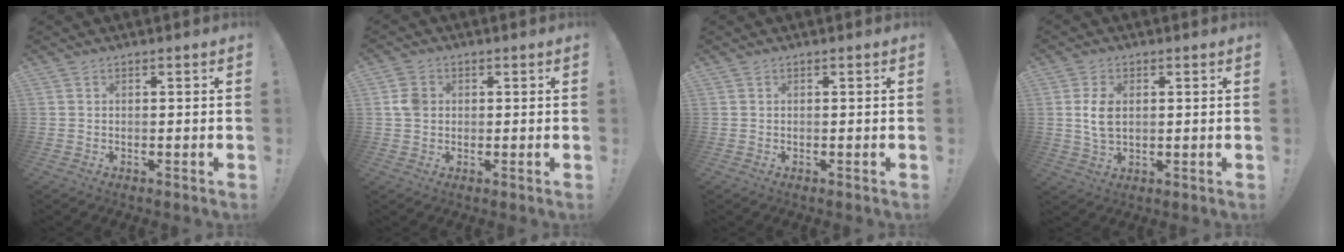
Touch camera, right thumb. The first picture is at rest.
{"total": 4.7, "force": [0.5, 4.0, 2.5], "torque": [-0.030, 0.006, 0.010]}
{"total": 0.0}
{"total": 6.5, "force": [0.9, 4.1, 5.0], "torque": [-0.087, -0.007, 0.010]}